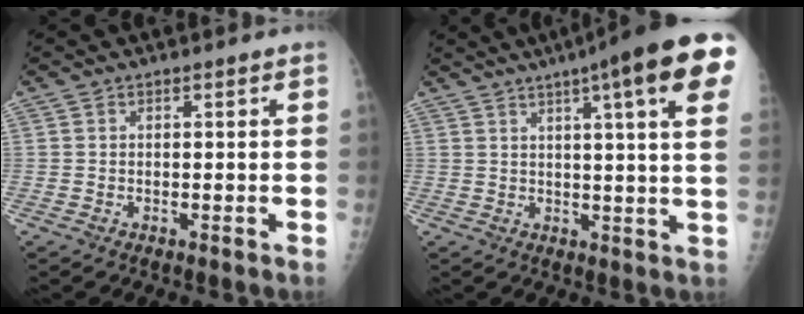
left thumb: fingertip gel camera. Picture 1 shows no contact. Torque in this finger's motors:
{"motor_torque": [3.17, 1.84, 2.01, -0.76, 0.22]}